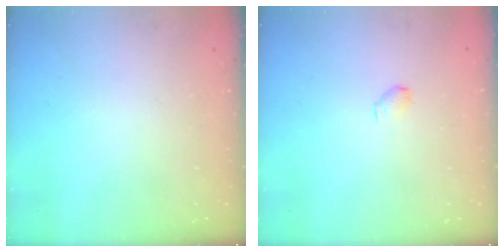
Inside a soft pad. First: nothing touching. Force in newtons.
{"total": 2.9, "press": 2.9, "slide": 0.5}